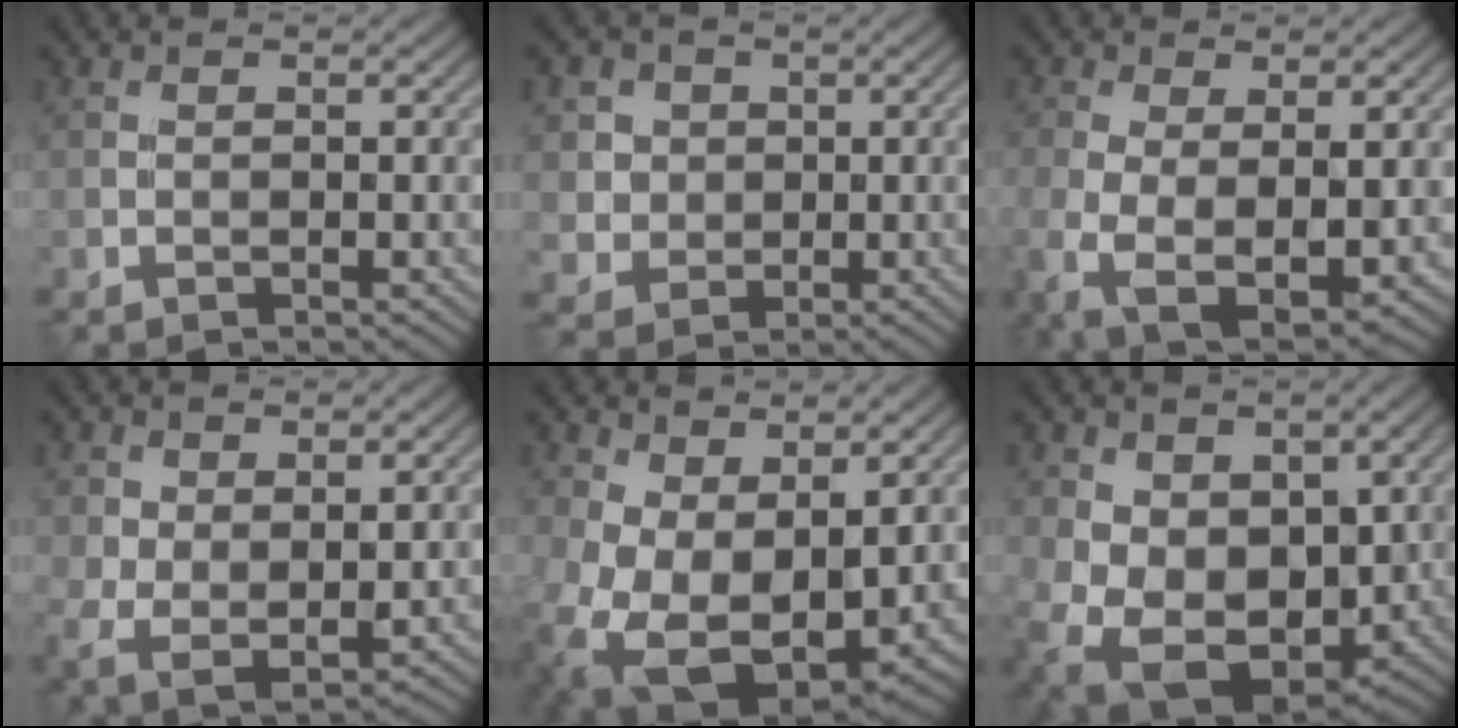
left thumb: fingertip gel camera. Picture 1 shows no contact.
{"total": 6.5, "force": [2.2, 5.8, 2.0], "torque": [-0.084, -0.005, 0.040]}
{"total": 9.3, "force": [-1.8, 5.1, 7.5], "torque": [-0.182, -0.041, -0.019]}
{"total": 5.6, "force": [1.7, 3.7, 3.9], "torque": [-0.098, -0.017, 0.034]}
{"total": 13.7, "force": [-1.4, 8.6, 10.6], "torque": [-0.243, -0.048, 0.001]}
{"total": 12.2, "force": [-0.8, 8.9, 8.3], "torque": [-0.183, -0.038, -0.003]}